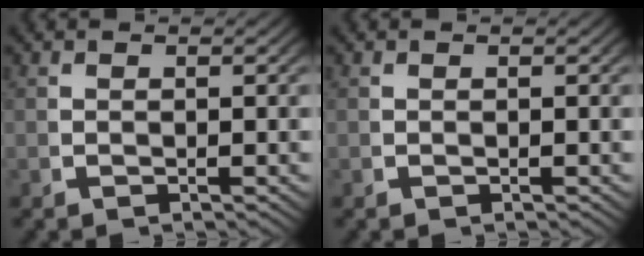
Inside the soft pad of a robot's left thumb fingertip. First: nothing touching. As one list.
[{"total": 0.0}]